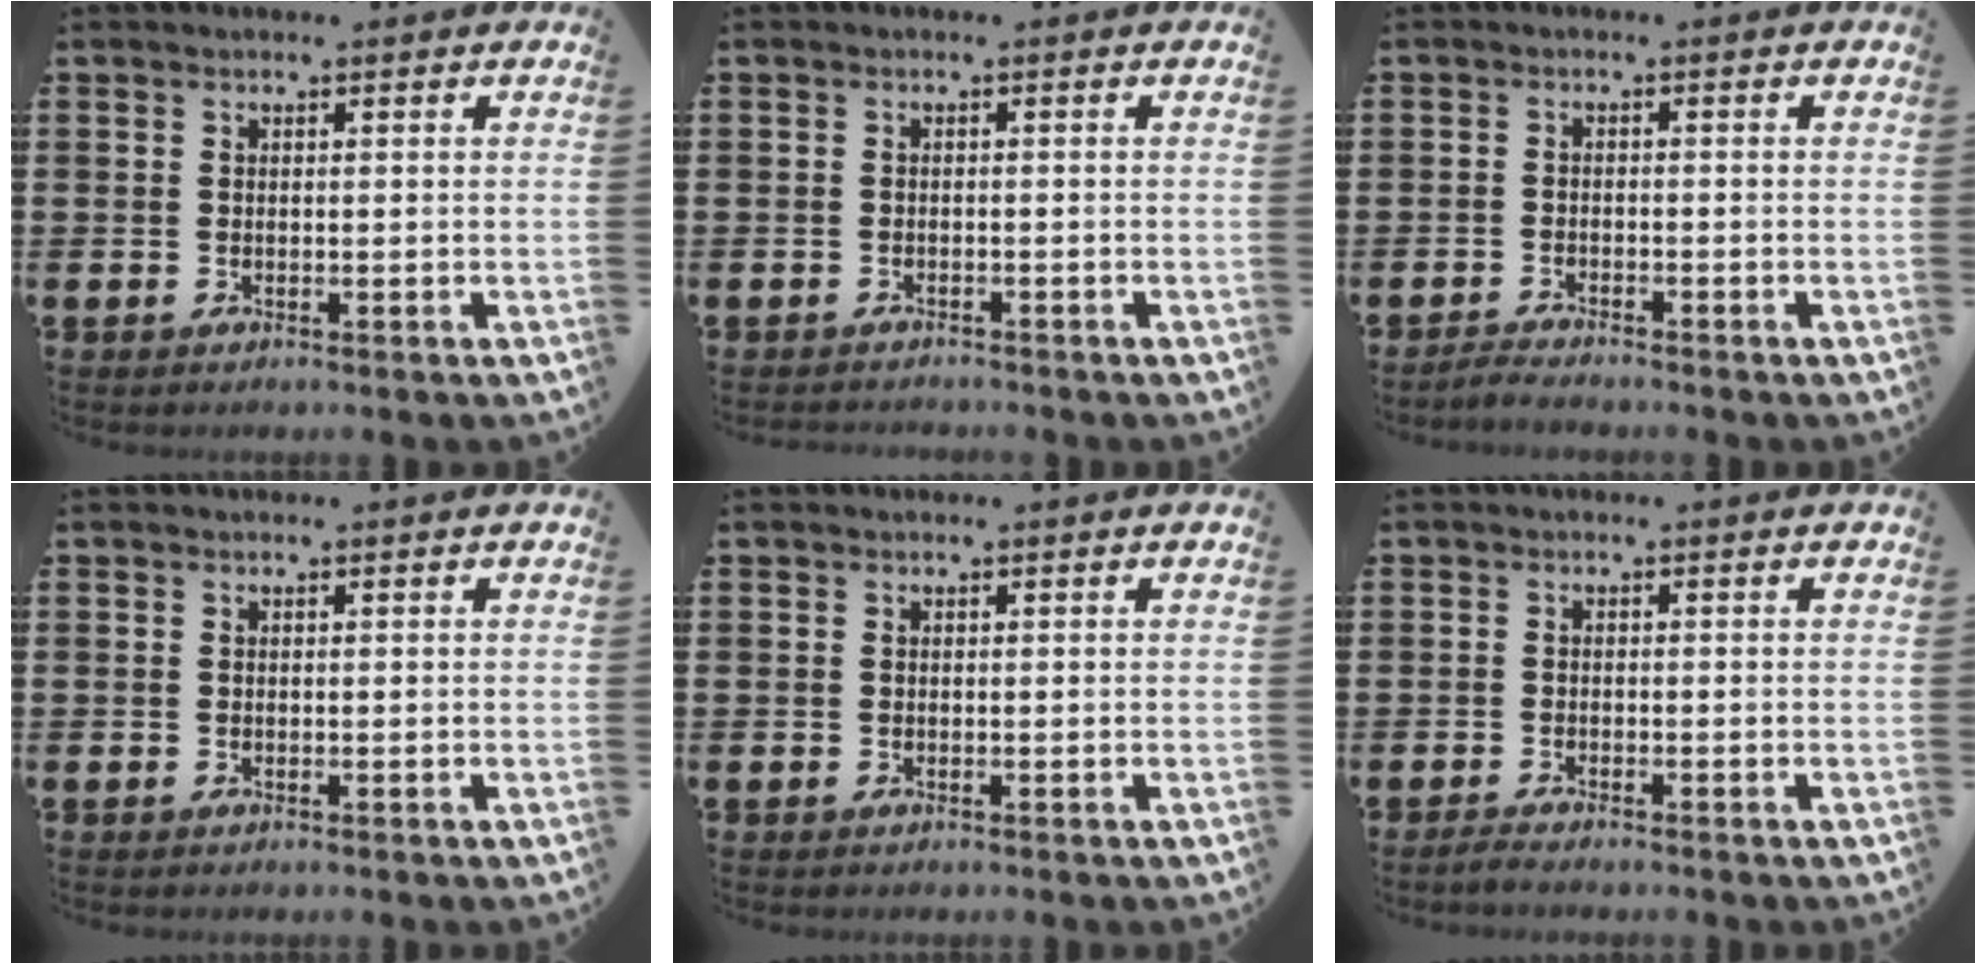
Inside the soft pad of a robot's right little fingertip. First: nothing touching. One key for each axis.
{"total": 0.7, "fx": -0.7, "fy": 0.0, "fz": -0.1, "tx": -0.001, "ty": 0.000, "tz": -0.016}
{"total": 1.3, "fx": -1.2, "fy": 0.0, "fz": 0.5, "tx": -0.010, "ty": 0.000, "tz": -0.023}
{"total": 0.0}
{"total": 0.0}
{"total": 1.0, "fx": -0.8, "fy": 0.0, "fz": 0.5, "tx": -0.010, "ty": -0.002, "tz": -0.016}